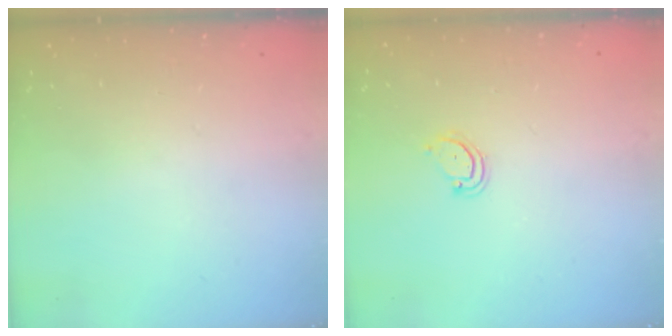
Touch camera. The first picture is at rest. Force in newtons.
{"total": 3.7, "press": 3.7, "slide": 0.4}